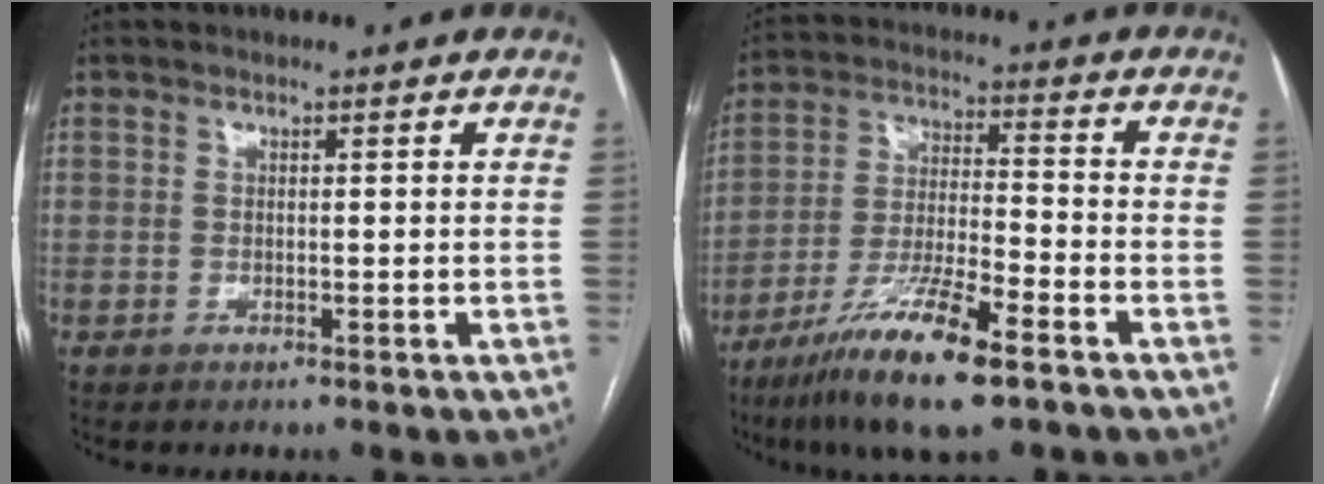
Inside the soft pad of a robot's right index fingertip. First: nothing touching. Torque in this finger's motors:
{"motor_torque": [1.04, -0.95, 0.78, 0.20]}